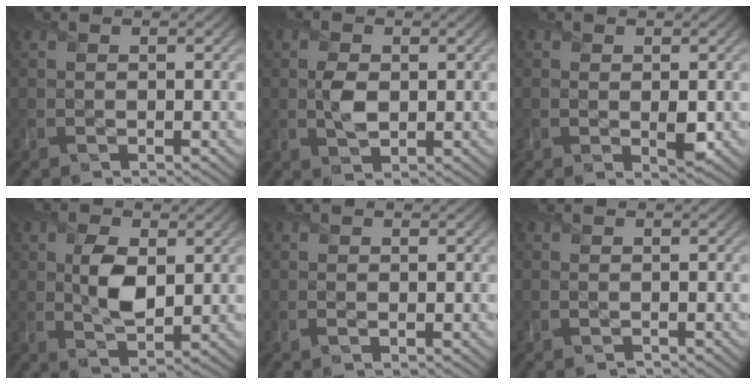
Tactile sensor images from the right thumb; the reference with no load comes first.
{"total": 3.0, "force": [0.1, 2.0, 2.2], "torque": [-0.050, -0.006, 0.001]}
{"total": 1.7, "force": [0.0, 1.1, 1.4], "torque": [-0.024, -0.011, 0.001]}
{"total": 5.6, "force": [0.9, 3.3, 4.4], "torque": [-0.089, -0.007, 0.017]}
{"total": 0.5, "force": [-0.2, 0.3, 0.4], "torque": [-0.009, -0.005, -0.005]}
{"total": 0.8, "force": [-0.6, 0.4, 0.1], "torque": [-0.003, -0.007, -0.013]}